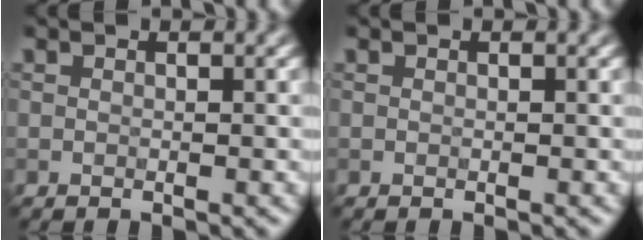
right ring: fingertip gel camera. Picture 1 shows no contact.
{"total": 0.0}